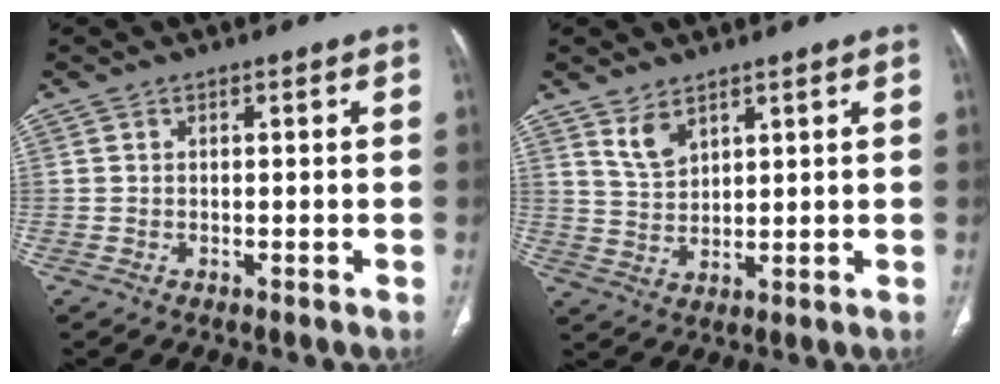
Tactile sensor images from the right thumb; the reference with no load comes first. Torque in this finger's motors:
{"motor_torque": [-0.53, 0.66, 0.21, 0.67, 0.10]}